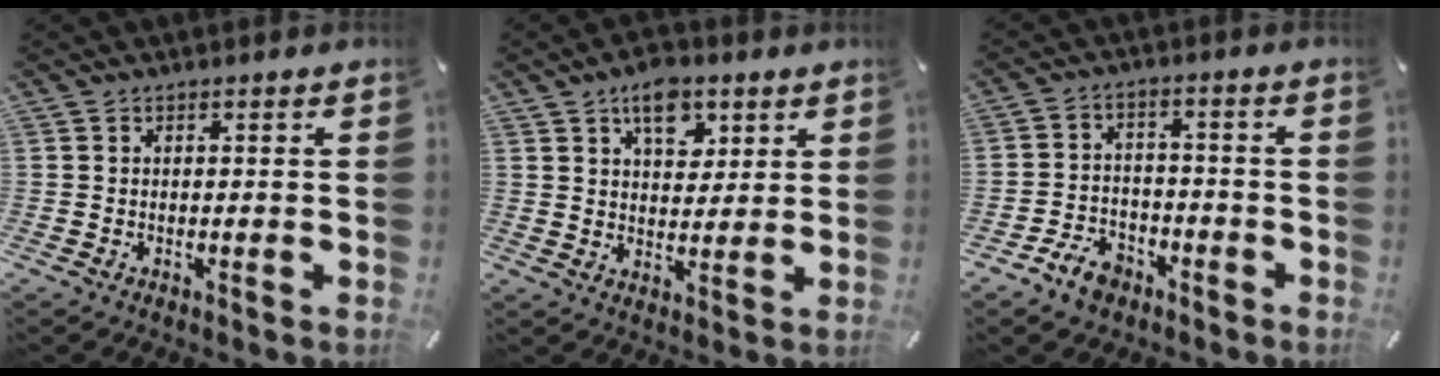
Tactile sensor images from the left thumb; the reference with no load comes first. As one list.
[{"total": 8.8, "force": [4.8, 5.7, 4.8], "torque": [-0.054, -0.018, 0.080]}, {"total": 7.3, "force": [-4.8, 4.8, 2.6], "torque": [-0.053, 0.031, -0.091]}]